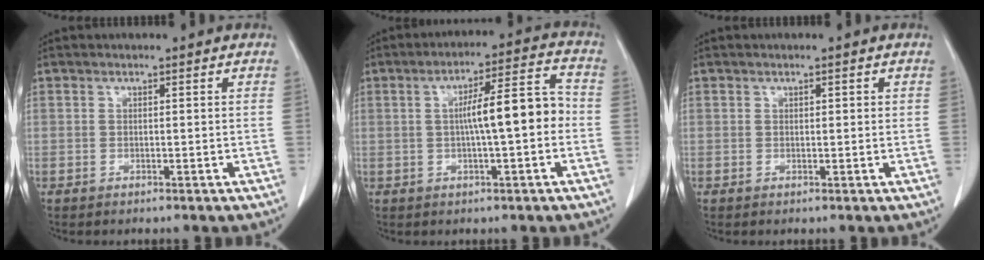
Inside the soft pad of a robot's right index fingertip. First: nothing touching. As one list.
[{"total": 9.0, "force": [-0.6, 1.1, 8.9], "torque": [-0.138, 0.026, -0.012]}, {"total": 0.8, "force": [0.3, 0.4, 0.6], "torque": [-0.005, 0.000, 0.004]}]